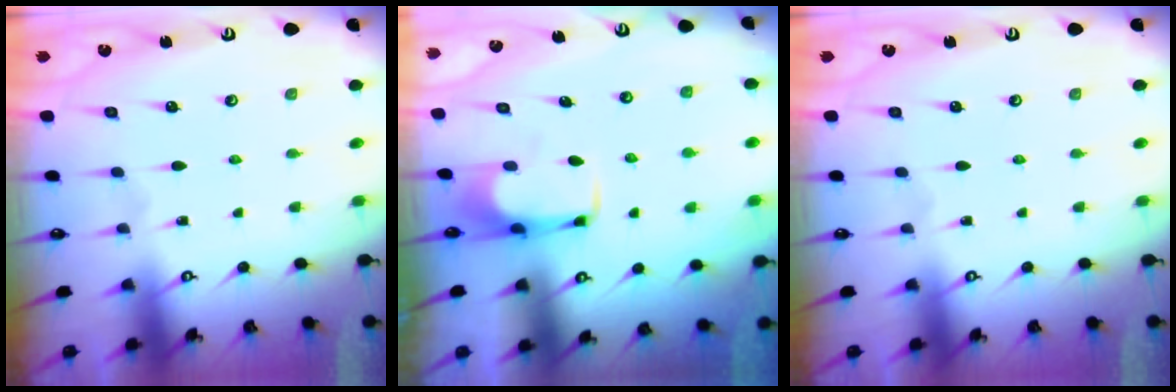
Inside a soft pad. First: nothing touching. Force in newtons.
{"total": 1.9, "press": 1.9, "slide": 0.2}
{"total": 0.0}